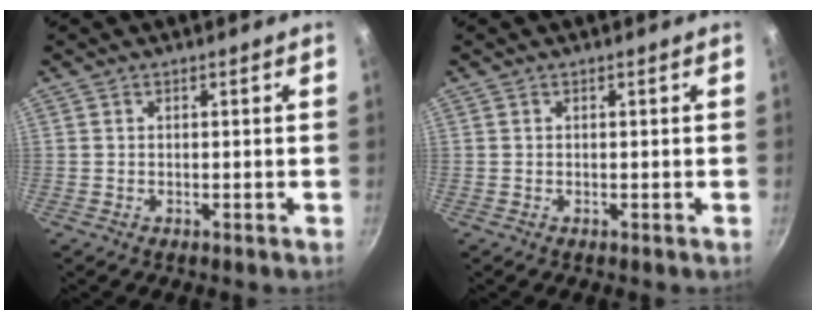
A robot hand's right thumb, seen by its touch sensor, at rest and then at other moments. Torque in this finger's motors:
{"motor_torque": [0.00, 0.00, 0.00, 0.00, 0.00]}